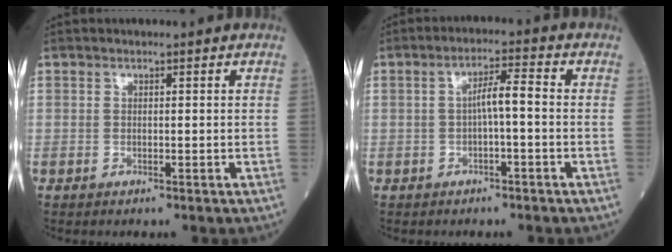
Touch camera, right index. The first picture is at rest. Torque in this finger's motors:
{"motor_torque": [0.70, 0.00, 0.34, 0.08]}